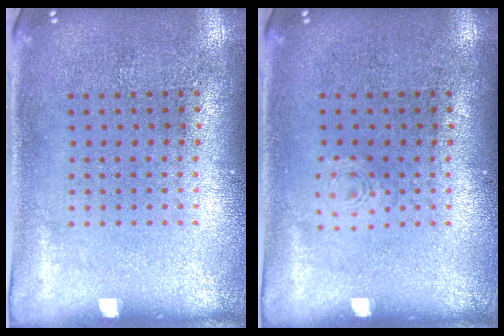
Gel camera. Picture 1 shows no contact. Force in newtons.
{"total": 0.6, "press": 0.6, "slide": 0.2}